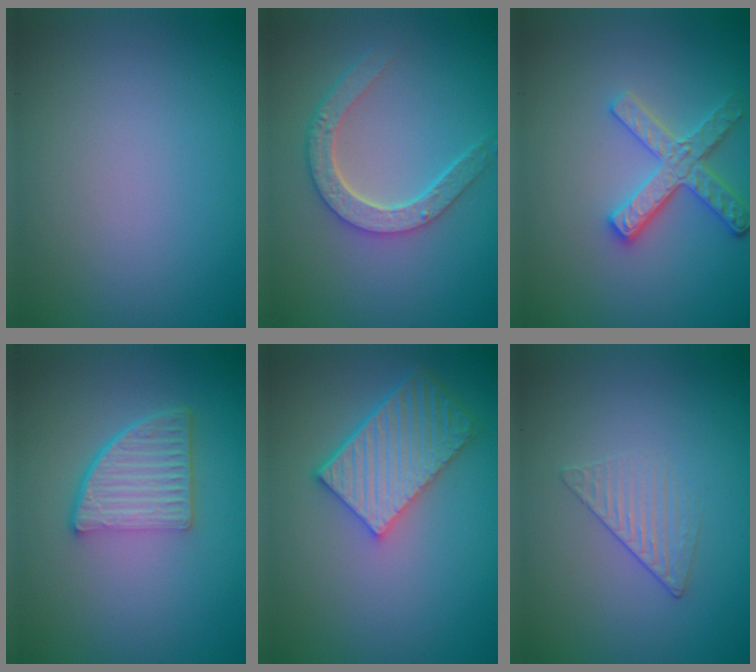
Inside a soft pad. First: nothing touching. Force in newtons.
{"total": 4.5, "press": 3.5, "slide": 2.9}
{"total": 3.4, "press": 3.1, "slide": 1.3}
{"total": 4.8, "press": 3.4, "slide": 3.4}
{"total": 5.7, "press": 4.7, "slide": 3.3}
{"total": 1.5, "press": 0.7, "slide": 1.3}